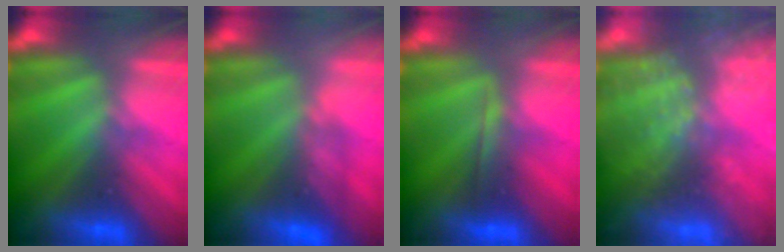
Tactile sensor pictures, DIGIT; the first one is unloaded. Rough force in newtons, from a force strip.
{"total": 4.8}
{"total": 1.8}
{"total": 7.1}